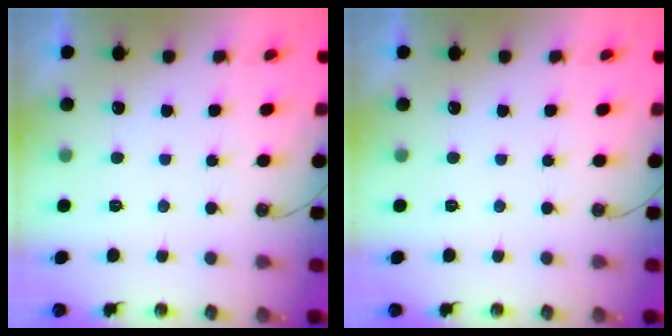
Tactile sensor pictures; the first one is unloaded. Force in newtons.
{"total": 0.0}